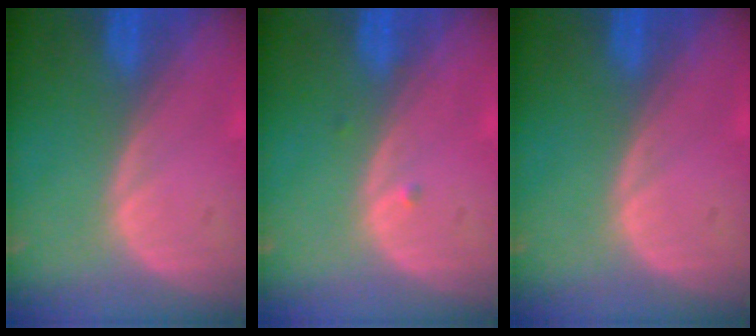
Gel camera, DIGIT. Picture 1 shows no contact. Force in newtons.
{"total": 0.6, "press": 0.5, "slide": 0.3}
{"total": 0.0}